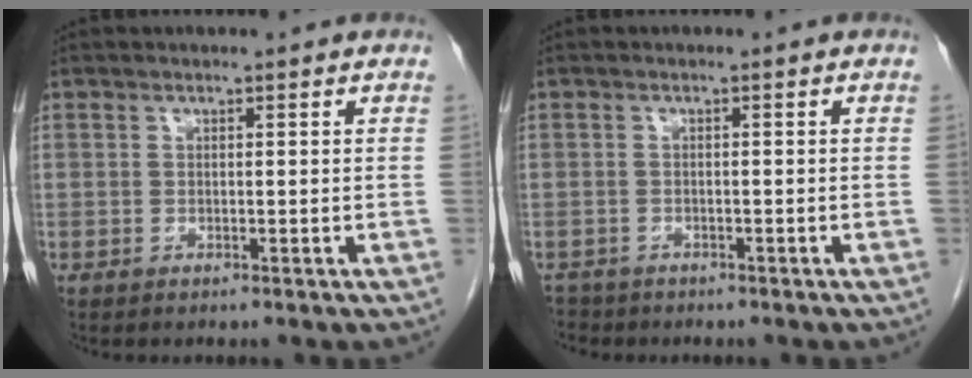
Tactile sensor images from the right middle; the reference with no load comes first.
{"total": 2.5, "force": [-2.2, 1.2, -0.3], "torque": [-0.002, -0.001, -0.040]}